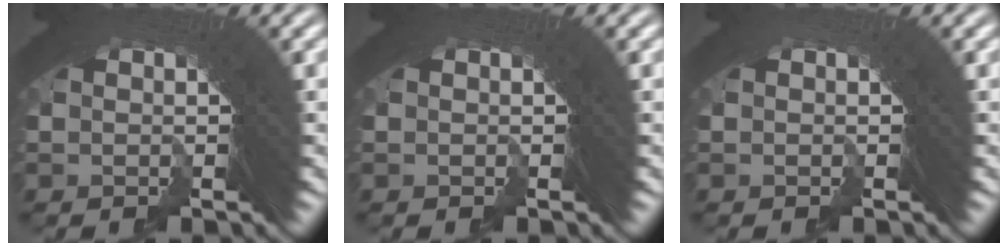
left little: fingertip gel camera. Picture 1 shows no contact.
{"total": 0.0}
{"total": 0.8, "force": [-0.3, -0.4, -0.6], "torque": [0.009, -0.002, -0.004]}